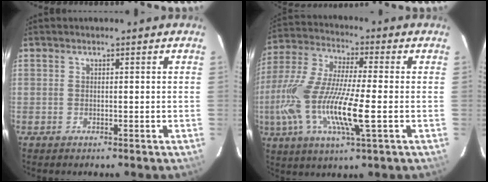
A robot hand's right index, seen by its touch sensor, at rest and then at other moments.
{"total": 18.5, "force": [-4.1, 3.6, 17.7], "torque": [-0.356, -0.019, -0.084]}